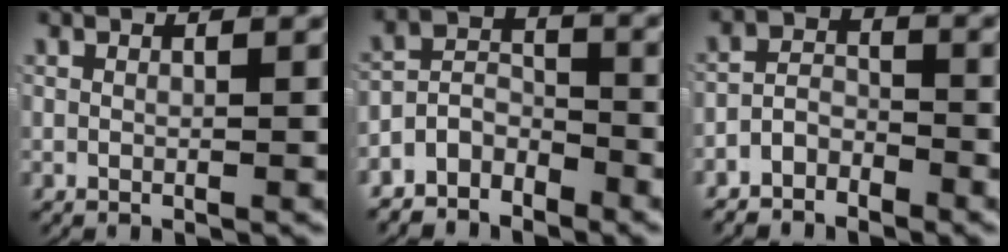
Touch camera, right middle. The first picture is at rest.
{"total": 5.0, "force": [-3.4, 3.2, 1.9], "torque": [-0.016, -0.005, -0.071]}
{"total": 3.4, "force": [-2.7, 1.9, 0.7], "torque": [0.004, -0.006, -0.056]}